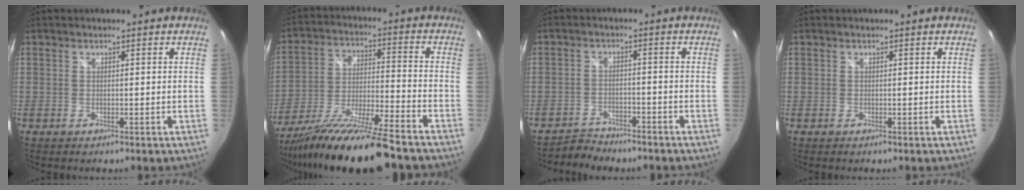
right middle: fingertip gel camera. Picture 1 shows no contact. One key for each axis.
{"total": 18.5, "fx": -15.3, "fy": 0.1, "fz": 10.3, "tx": -0.207, "ty": -0.043, "tz": -0.266}
{"total": 5.0, "fx": -4.7, "fy": 1.6, "fz": 0.7, "tx": -0.028, "ty": -0.003, "tz": -0.079}
{"total": 0.0}